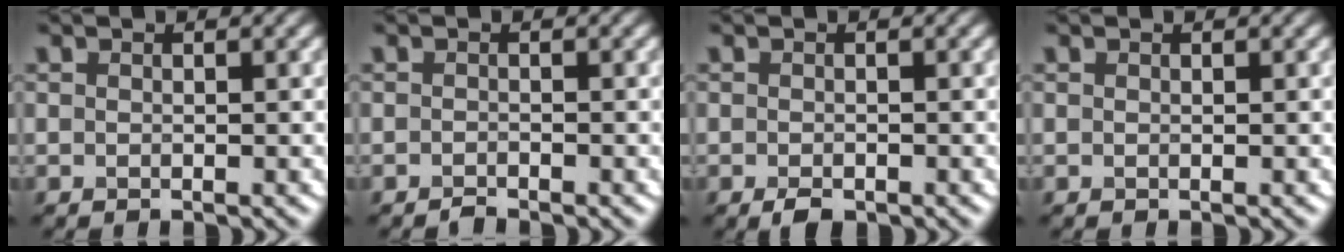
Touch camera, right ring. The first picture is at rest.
{"total": 0.7, "force": [-0.7, 0.1, 0.2], "torque": [-0.002, 0.002, -0.016]}
{"total": 1.6, "force": [-1.0, 0.7, 0.9], "torque": [-0.017, -0.004, -0.018]}
{"total": 0.0}